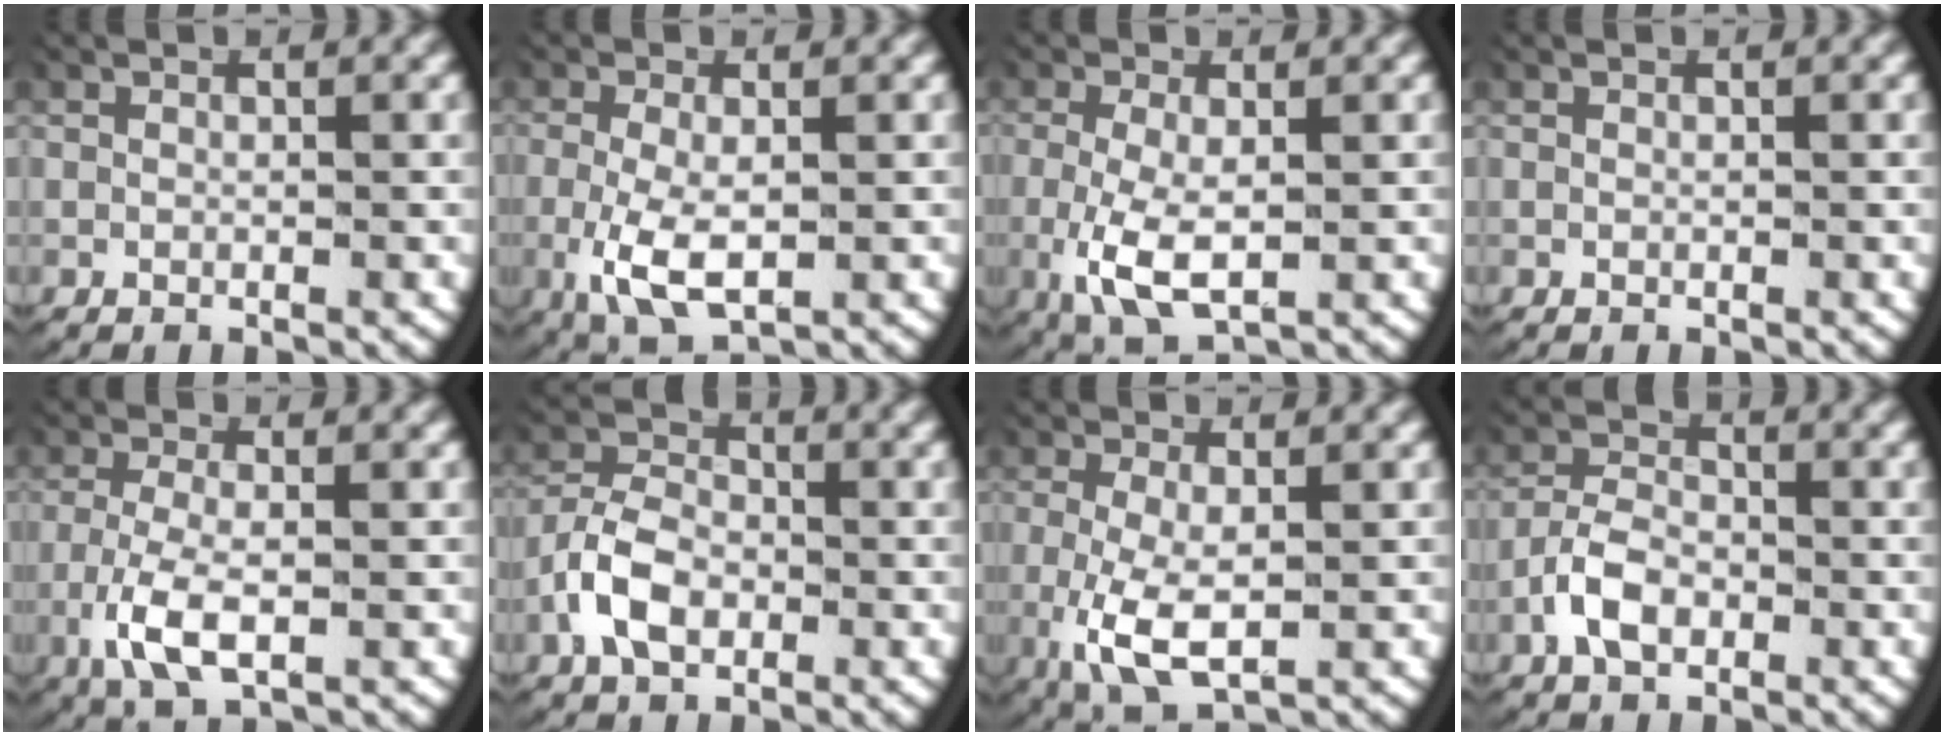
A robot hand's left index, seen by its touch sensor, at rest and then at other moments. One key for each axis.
{"total": 5.1, "fx": -1.3, "fy": 2.6, "fz": 4.2, "tx": -0.095, "ty": -0.017, "tz": -0.013}
{"total": 5.5, "fx": -1.3, "fy": 2.7, "fz": 4.5, "tx": -0.105, "ty": -0.021, "tz": -0.010}
{"total": 0.0}
{"total": 4.6, "fx": -1.4, "fy": 1.9, "fz": 3.9, "tx": -0.095, "ty": -0.016, "tz": -0.016}
{"total": 4.9, "fx": -1.4, "fy": 3.7, "fz": 2.9, "tx": -0.065, "ty": -0.010, "tz": -0.025}
{"total": 5.7, "fx": -1.5, "fy": 2.9, "fz": 4.7, "tx": -0.111, "ty": -0.024, "tz": -0.010}
{"total": 3.8, "fx": -1.7, "fy": 2.4, "fz": 2.3, "tx": -0.050, "ty": -0.004, "tz": -0.030}